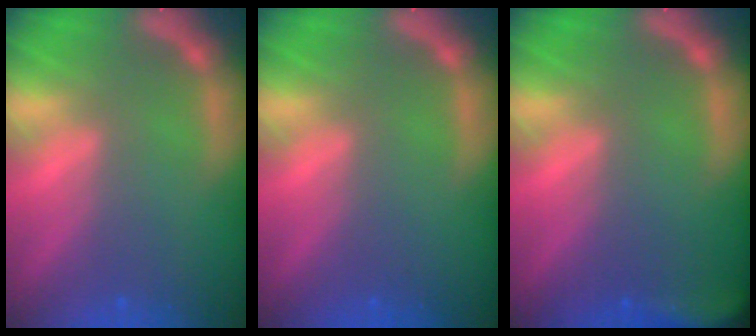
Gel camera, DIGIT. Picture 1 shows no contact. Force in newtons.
{"total": 0.0}
{"total": 5.0}